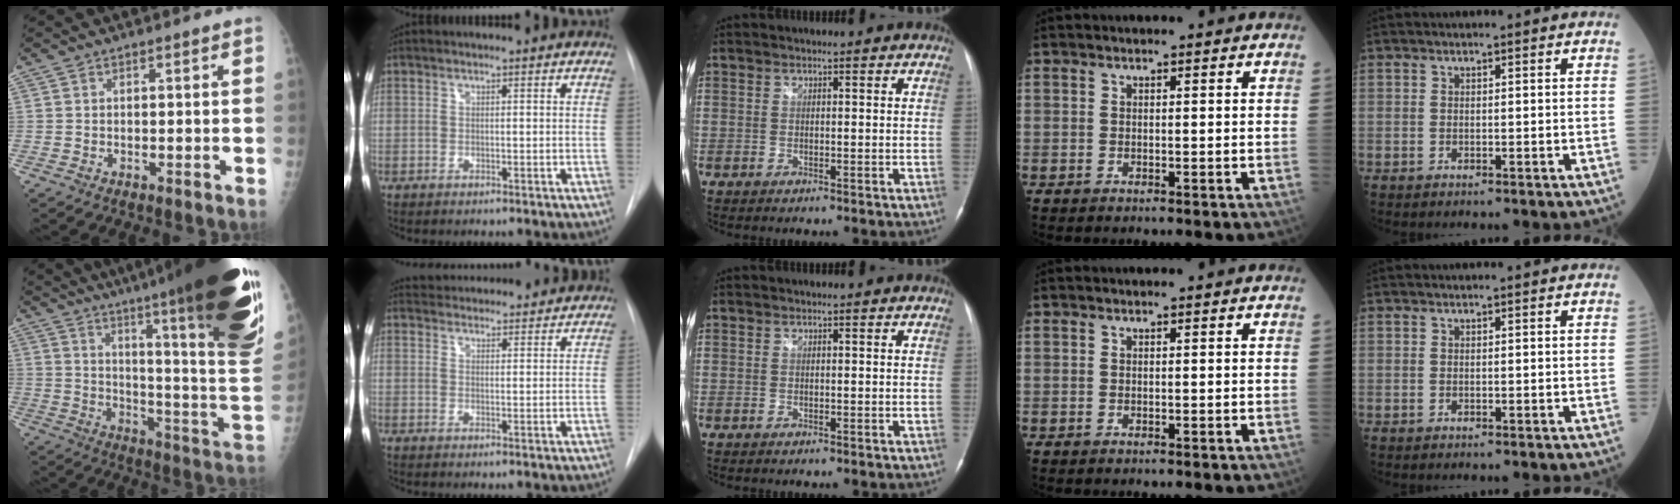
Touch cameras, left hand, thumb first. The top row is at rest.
{"thumb": {"total": 34.9, "force": [23.4, 3.4, 25.6], "torque": [-0.274, -0.110, 0.328]}, "index": {"total": 11.7, "force": [11.3, 2.4, 2.3], "torque": [-0.025, 0.028, 0.146]}}